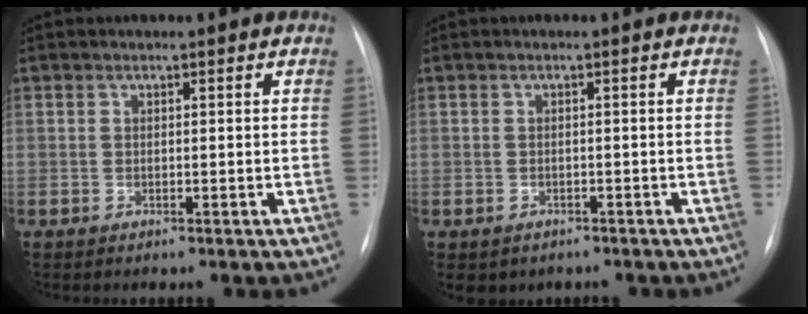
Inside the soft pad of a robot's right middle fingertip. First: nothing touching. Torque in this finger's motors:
{"motor_torque": [0.21, -0.37, 0.03, 0.03]}